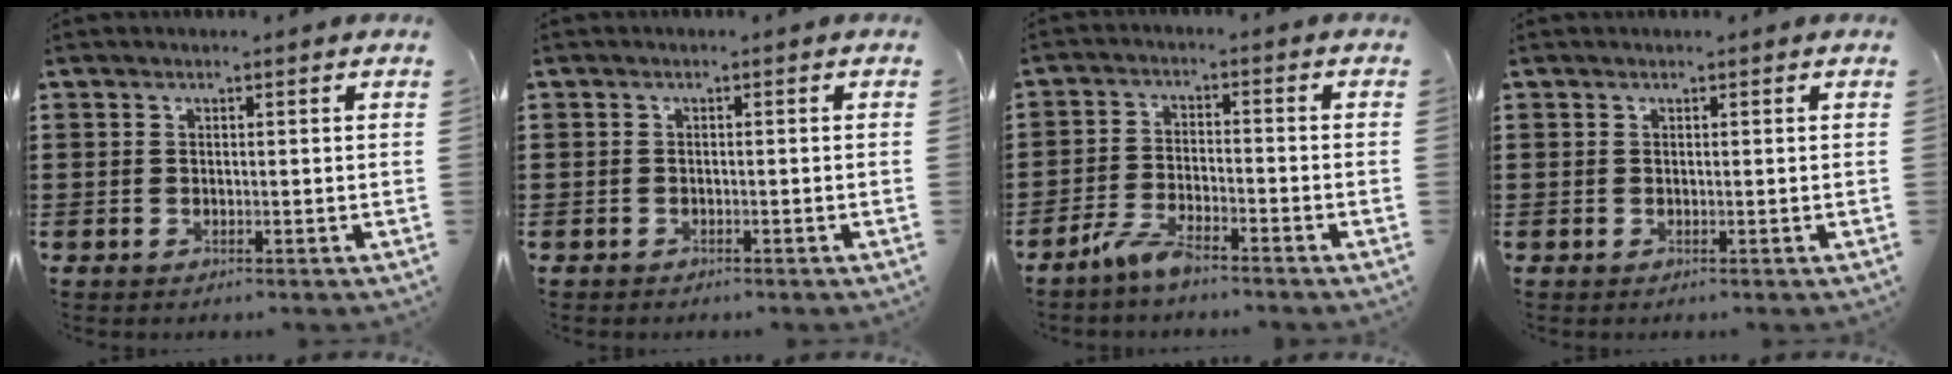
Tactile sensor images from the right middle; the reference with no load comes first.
{"total": 0.9, "force": [-0.6, 0.6, -0.1], "torque": [0.002, 0.003, -0.016]}
{"total": 4.1, "force": [-3.5, 0.8, 2.0], "torque": [-0.055, 0.001, -0.074]}
{"total": 0.0}